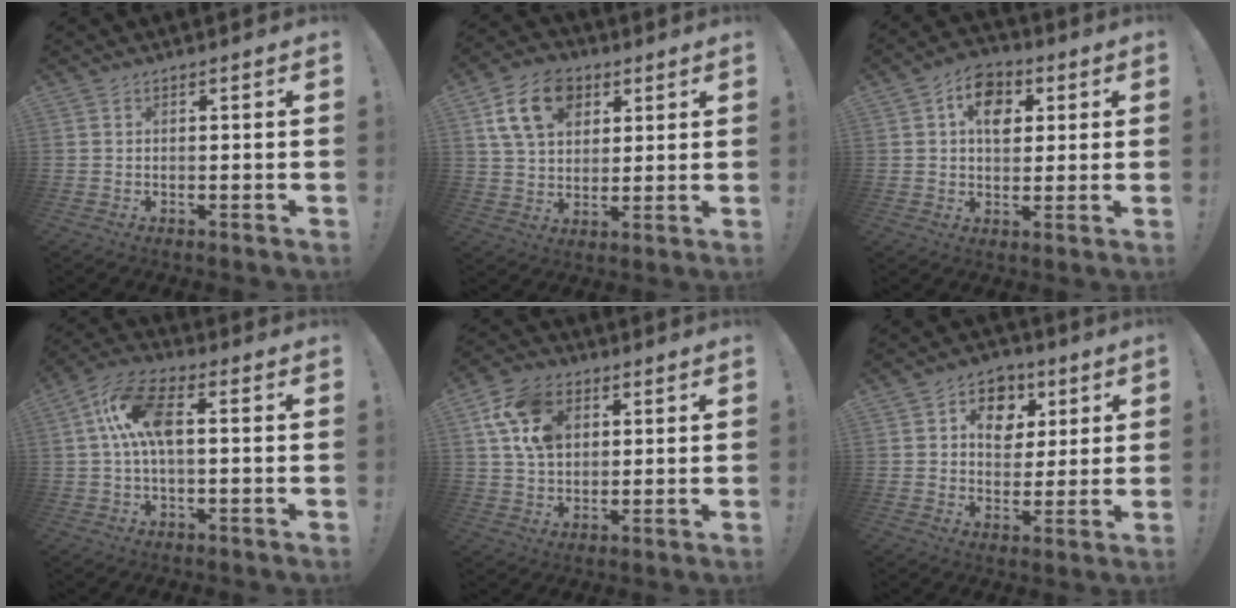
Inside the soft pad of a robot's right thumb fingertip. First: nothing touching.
{"total": 15.1, "force": [6.3, 10.8, 8.4], "torque": [-0.132, -0.013, 0.123]}
{"total": 9.9, "force": [2.9, 7.4, 5.9], "torque": [-0.078, 0.001, 0.051]}
{"total": 12.2, "force": [1.1, 5.5, 10.8], "torque": [-0.201, 0.009, 0.020]}
{"total": 14.2, "force": [5.3, 10.1, 8.4], "torque": [-0.155, 0.001, 0.108]}
{"total": 10.1, "force": [3.6, 8.2, 4.8], "torque": [-0.050, -0.017, 0.068]}